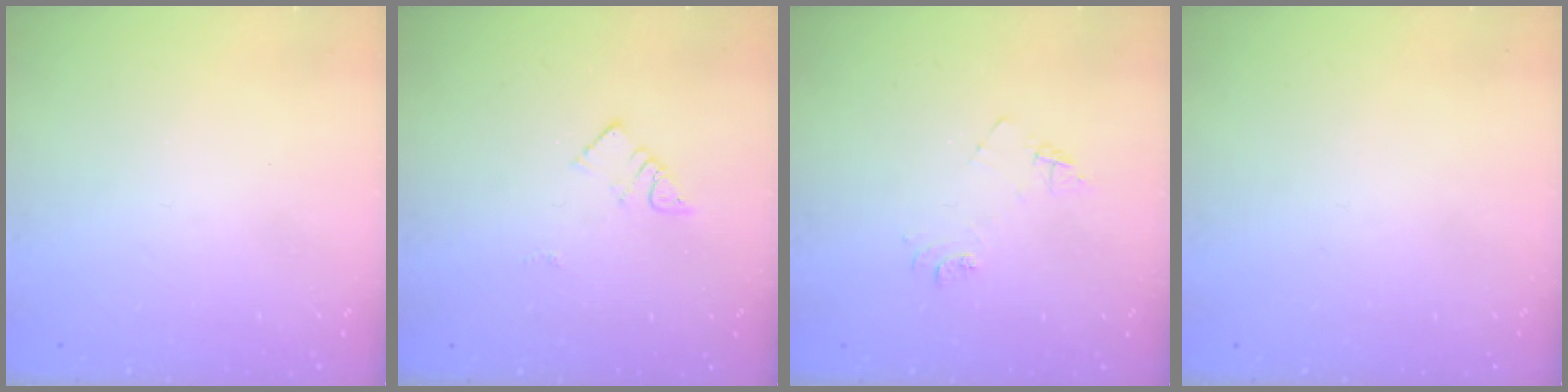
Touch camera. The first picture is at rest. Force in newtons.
{"total": 3.8, "press": 3.8, "slide": 0.1}
{"total": 5.9, "press": 5.9, "slide": 0.6}
{"total": 0.0}